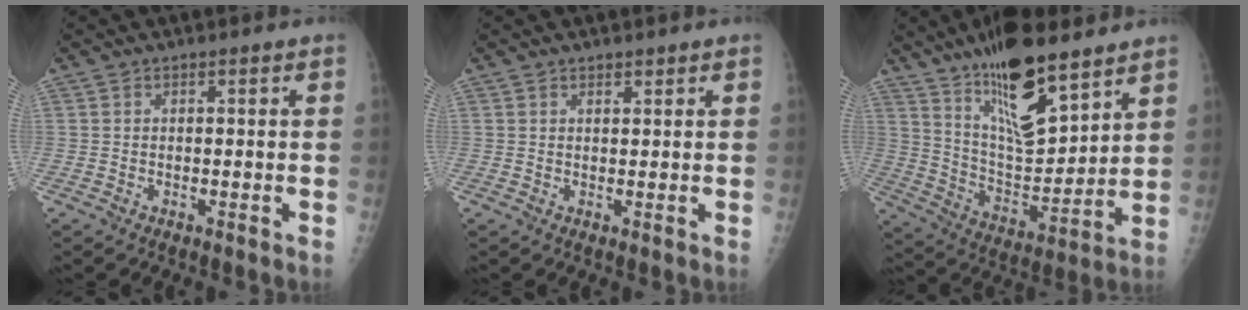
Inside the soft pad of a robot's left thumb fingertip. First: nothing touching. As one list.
[{"total": 1.2, "force": [0.9, 0.5, 0.6], "torque": [-0.003, -0.005, 0.014]}, {"total": 18.6, "force": [12.6, 5.9, 12.4], "torque": [-0.181, -0.078, 0.228]}]